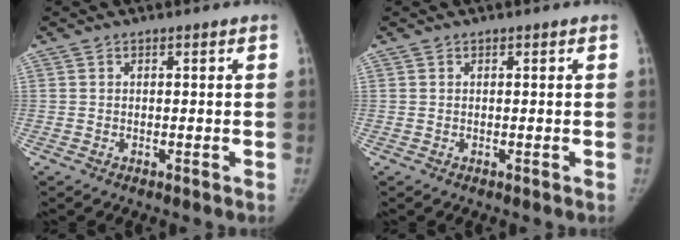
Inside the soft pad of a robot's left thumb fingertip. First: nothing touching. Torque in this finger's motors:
{"motor_torque": [0.07, -0.01, 0.28, -0.26, 0.02]}